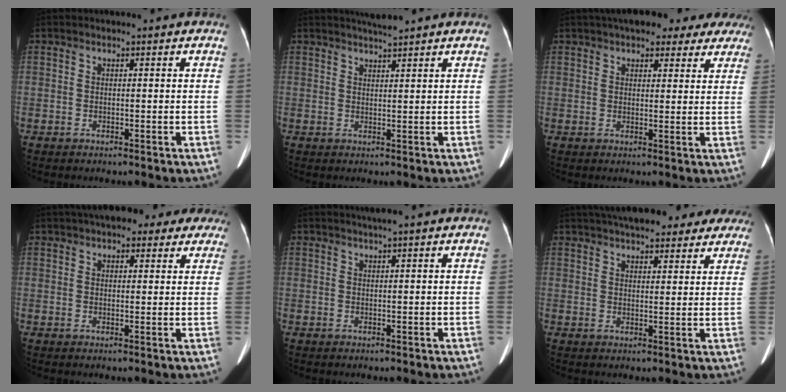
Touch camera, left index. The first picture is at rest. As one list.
[{"total": 2.7, "force": [2.5, -0.2, 1.1], "torque": [-0.015, 0.012, 0.043]}, {"total": 12.4, "force": [9.5, 4.7, 6.4], "torque": [-0.069, 0.041, 0.114]}, {"total": 11.9, "force": [9.2, 4.5, 6.1], "torque": [-0.066, 0.039, 0.112]}, {"total": 1.3, "force": [0.9, -0.3, 0.9], "torque": [-0.017, 0.006, 0.020]}, {"total": 19.0, "force": [15.9, 5.5, 8.9], "torque": [-0.131, 0.043, 0.201]}]